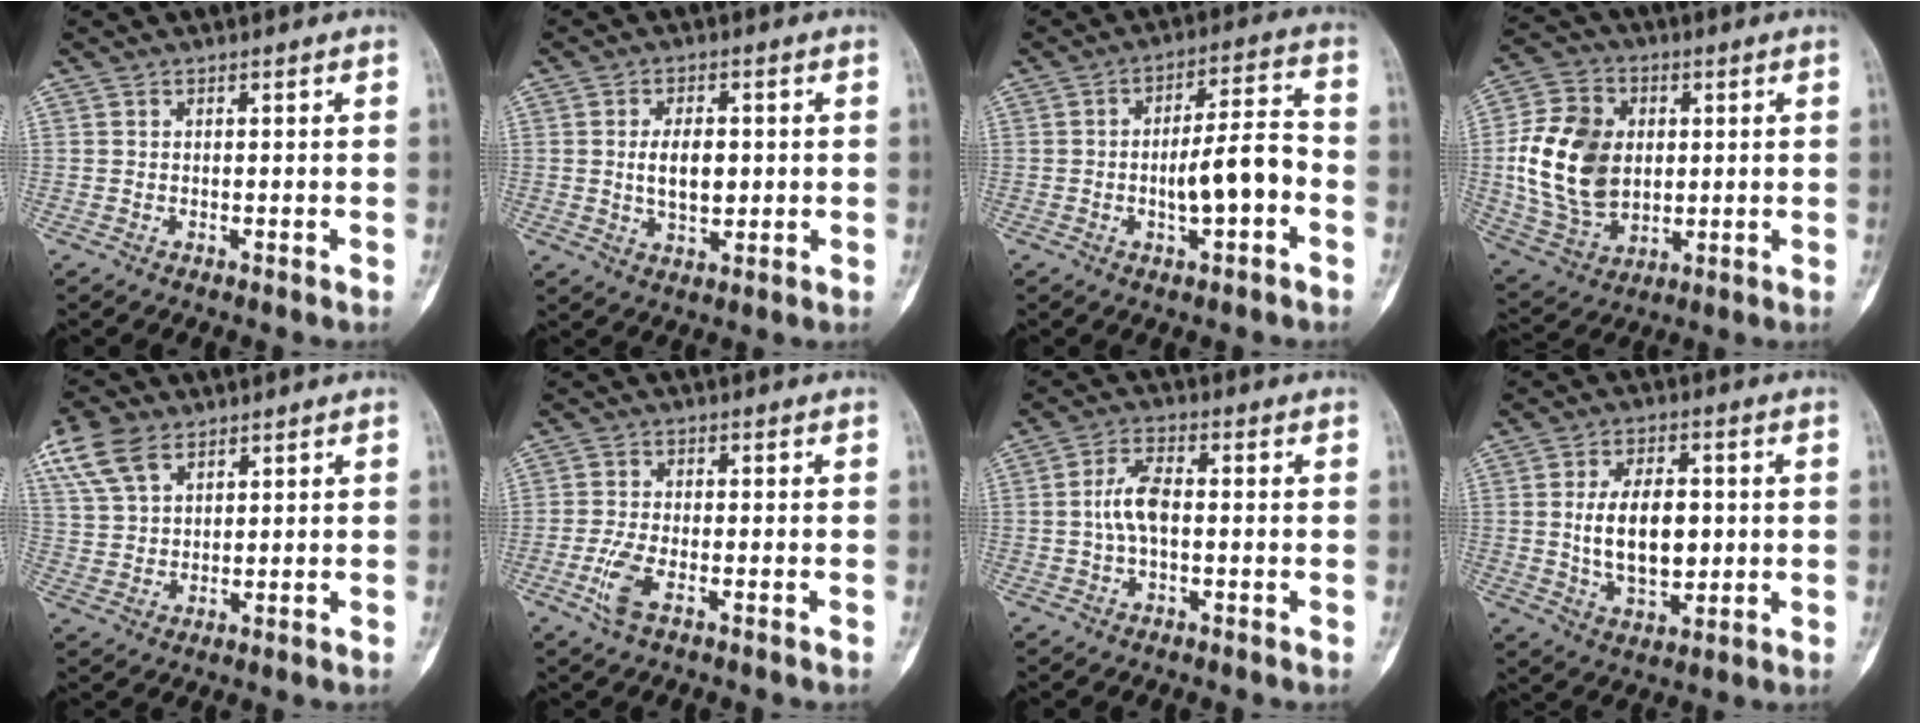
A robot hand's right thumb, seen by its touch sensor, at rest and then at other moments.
{"total": 6.6, "force": [0.3, 3.7, 5.5], "torque": [-0.079, -0.006, 0.007]}
{"total": 10.1, "force": [-2.4, 3.0, 9.4], "torque": [-0.148, 0.035, -0.040]}
{"total": 17.7, "force": [1.4, 12.9, 12.1], "torque": [-0.205, -0.001, 0.034]}
{"total": 9.5, "force": [5.4, 5.4, 5.5], "torque": [-0.110, -0.002, 0.111]}
{"total": 4.9, "force": [-2.2, 1.7, 4.0], "torque": [-0.097, 0.004, -0.044]}
{"total": 5.9, "force": [-0.3, 2.9, 5.2], "torque": [-0.108, 0.017, -0.011]}
{"total": 11.9, "force": [0.4, 6.9, 9.6], "torque": [-0.142, -0.004, 0.016]}